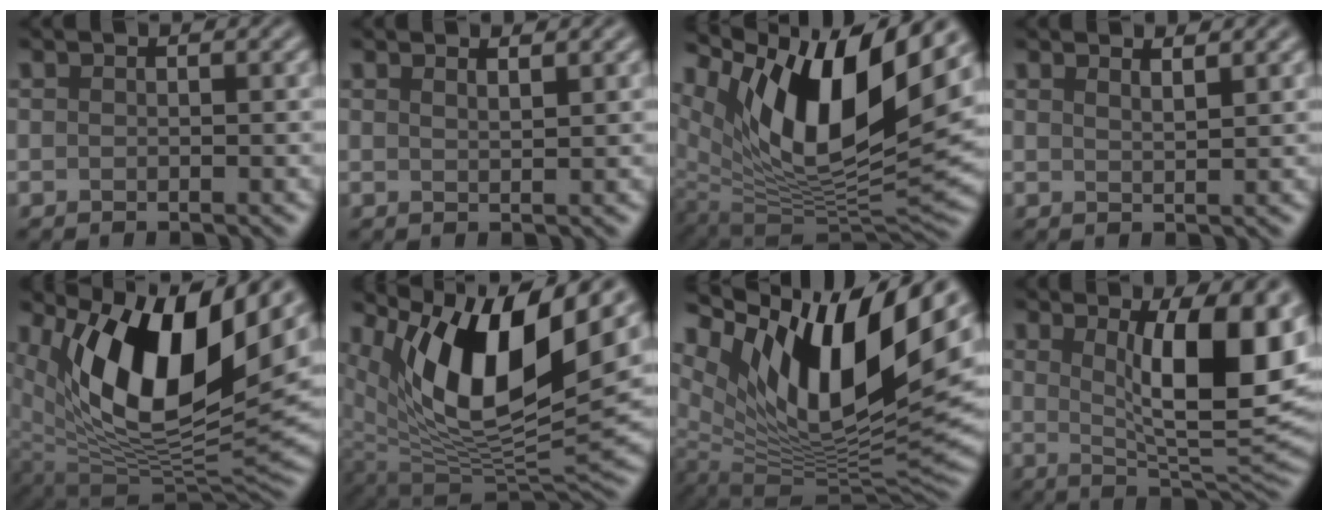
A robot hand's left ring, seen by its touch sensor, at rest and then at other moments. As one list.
[{"total": 1.5, "force": [1.2, 0.4, 0.8], "torque": [-0.002, 0.002, 0.009]}, {"total": 13.8, "force": [6.5, 5.2, 11.0], "torque": [-0.192, -0.009, 0.122]}, {"total": 1.9, "force": [1.5, 0.5, 1.0], "torque": [-0.004, 0.005, 0.013]}, {"total": 13.1, "force": [5.3, 5.8, 10.5], "torque": [-0.186, -0.019, 0.102]}, {"total": 12.3, "force": [5.5, 4.5, 10.0], "torque": [-0.173, -0.013, 0.108]}, {"total": 15.0, "force": [6.4, 6.1, 12.2], "torque": [-0.215, -0.004, 0.116]}, {"total": 11.7, "force": [2.6, 3.5, 10.9], "torque": [-0.149, -0.006, 0.044]}]